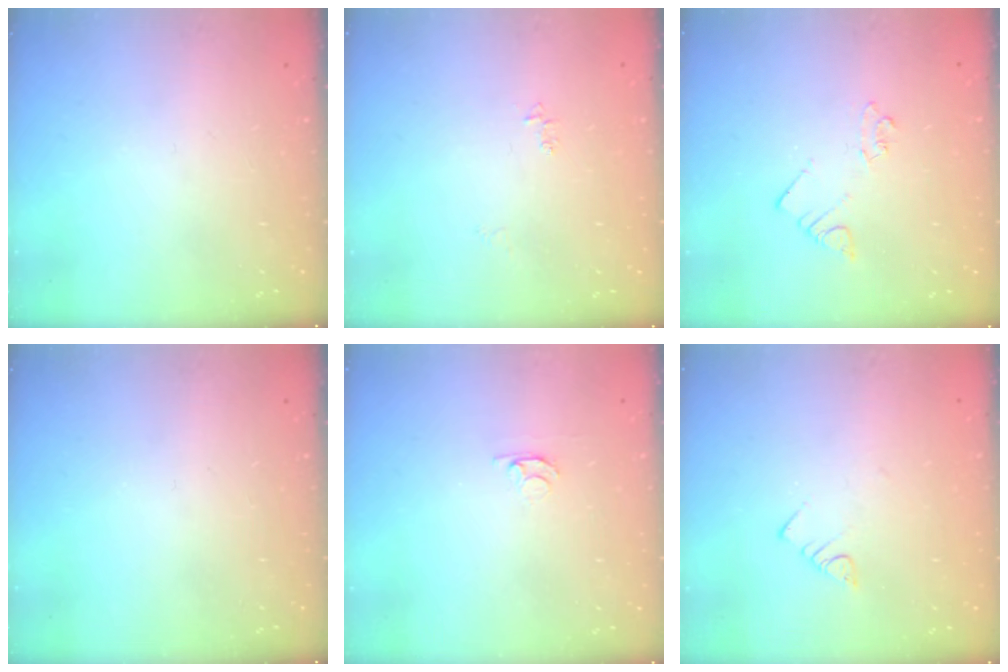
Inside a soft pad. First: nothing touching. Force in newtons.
{"total": 3.3, "press": 3.3, "slide": 0.5}
{"total": 2.0, "press": 2.0, "slide": 0.2}
{"total": 0.0}
{"total": 2.1, "press": 2.1, "slide": 0.2}
{"total": 2.8, "press": 2.7, "slide": 0.4}